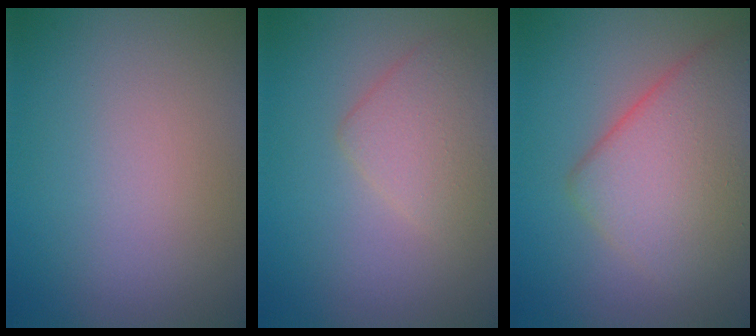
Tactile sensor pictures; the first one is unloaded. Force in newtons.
{"total": 3.0, "press": 3.0, "slide": 0.1}
{"total": 6.6, "press": 6.6, "slide": 0.5}